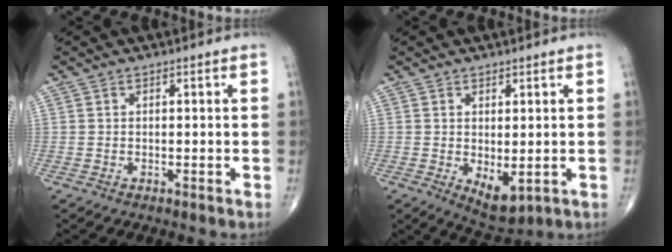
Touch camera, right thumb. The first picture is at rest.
{"total": 5.5, "force": [-0.8, 2.8, 4.7], "torque": [-0.064, -0.012, 0.001]}